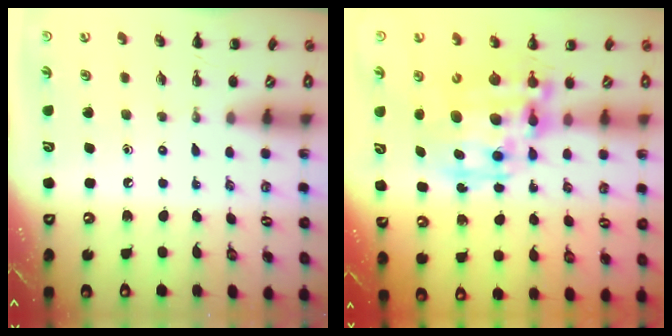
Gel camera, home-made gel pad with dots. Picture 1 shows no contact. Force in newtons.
{"total": 15.4, "press": 15.0, "slide": 3.4}